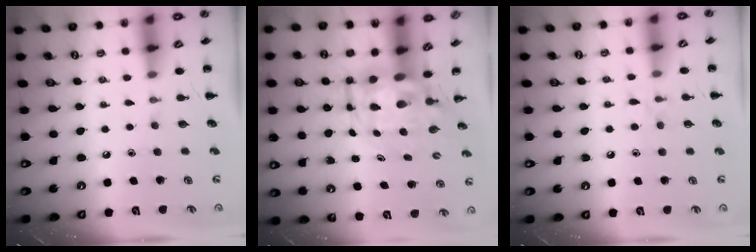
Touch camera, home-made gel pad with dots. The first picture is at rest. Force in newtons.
{"total": 7.3, "press": 7.0, "slide": 2.2}
{"total": 6.0, "press": 5.6, "slide": 2.1}